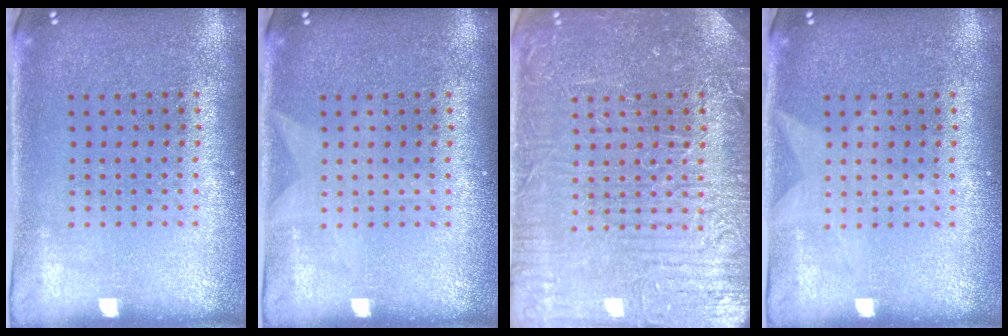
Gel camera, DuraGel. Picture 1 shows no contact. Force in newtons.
{"total": 0.6, "press": 0.6, "slide": 0.1}
{"total": 4.6, "press": 4.6, "slide": 0.6}
{"total": 0.9, "press": 0.9, "slide": 0.2}